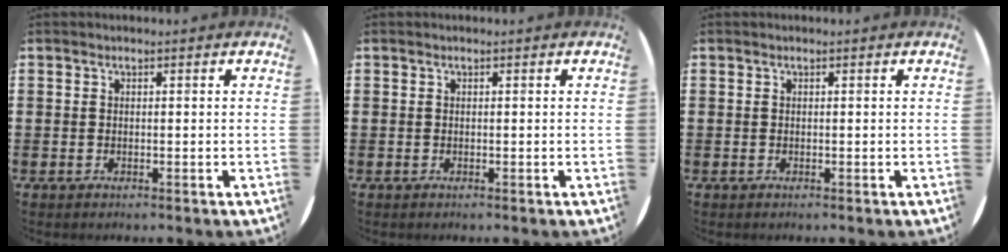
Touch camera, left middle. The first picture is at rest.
{"total": 0.0}
{"total": 0.0}